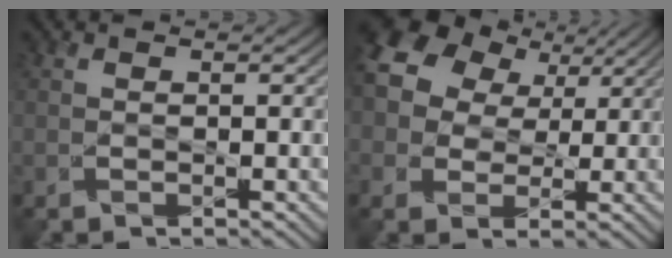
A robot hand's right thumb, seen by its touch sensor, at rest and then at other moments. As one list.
[{"total": 12.0, "force": [5.4, 8.7, 6.3], "torque": [-0.173, 0.051, 0.092]}]